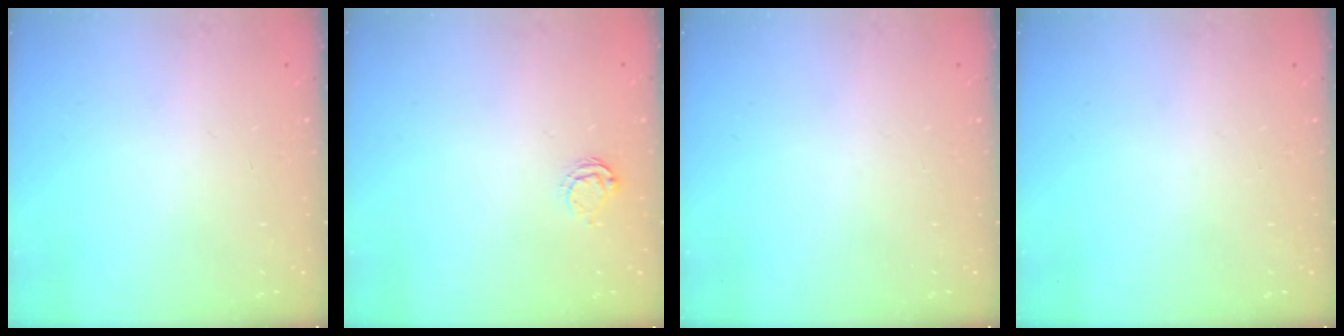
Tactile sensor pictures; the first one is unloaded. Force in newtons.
{"total": 5.5, "press": 5.5, "slide": 0.4}
{"total": 0.0}
{"total": 0.0}